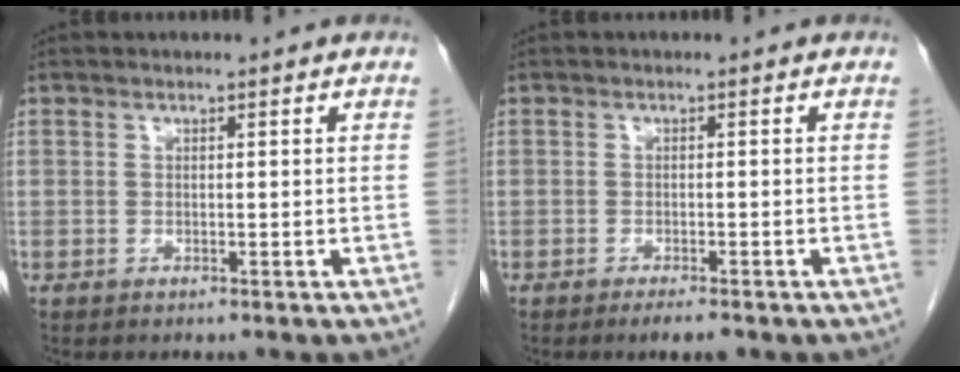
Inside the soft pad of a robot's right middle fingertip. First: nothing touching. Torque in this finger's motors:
{"motor_torque": [0.52, -0.59, 0.00, 0.04]}